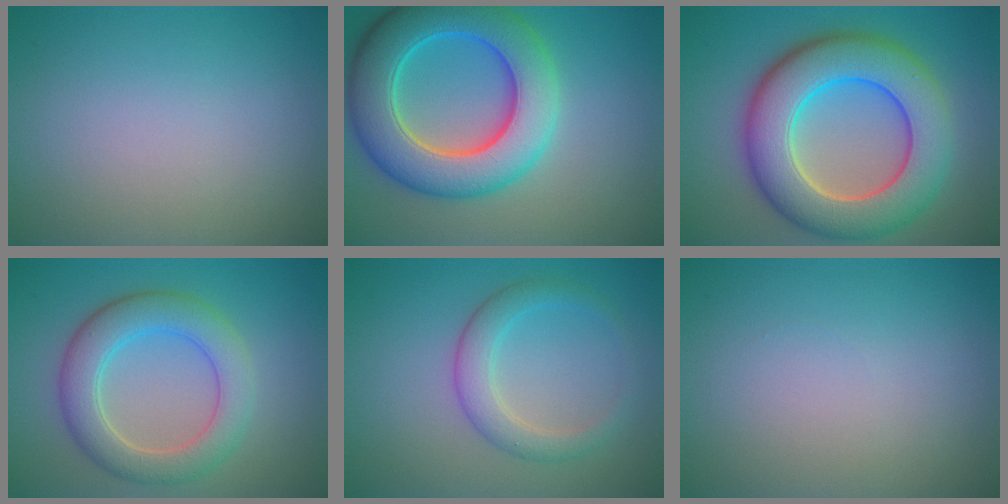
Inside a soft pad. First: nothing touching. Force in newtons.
{"total": 10.1, "press": 10.1, "slide": 0.6}
{"total": 11.1, "press": 11.0, "slide": 0.7}
{"total": 5.7, "press": 5.6, "slide": 0.5}
{"total": 3.1, "press": 3.1, "slide": 0.1}
{"total": 0.0}